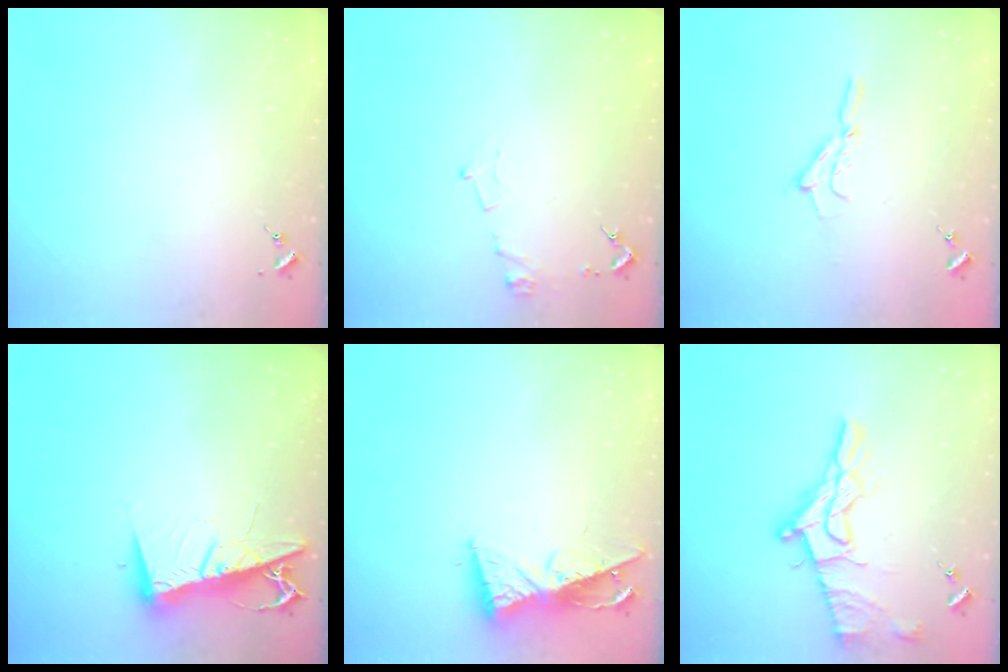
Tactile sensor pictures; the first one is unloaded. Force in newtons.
{"total": 6.2, "press": 6.2, "slide": 0.7}
{"total": 6.5, "press": 6.5, "slide": 0.7}
{"total": 11.3, "press": 11.2, "slide": 1.1}
{"total": 8.7, "press": 8.7, "slide": 0.6}
{"total": 15.6, "press": 15.5, "slide": 1.6}